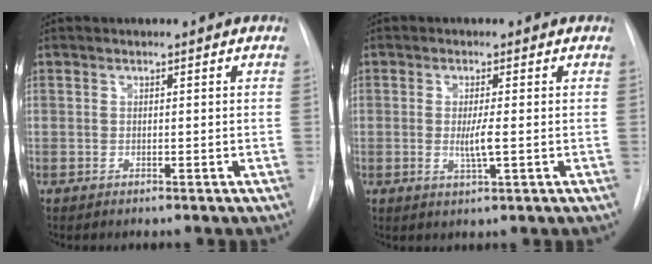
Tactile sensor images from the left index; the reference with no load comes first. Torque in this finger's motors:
{"motor_torque": [0.10, 0.04, 0.06, 0.03]}